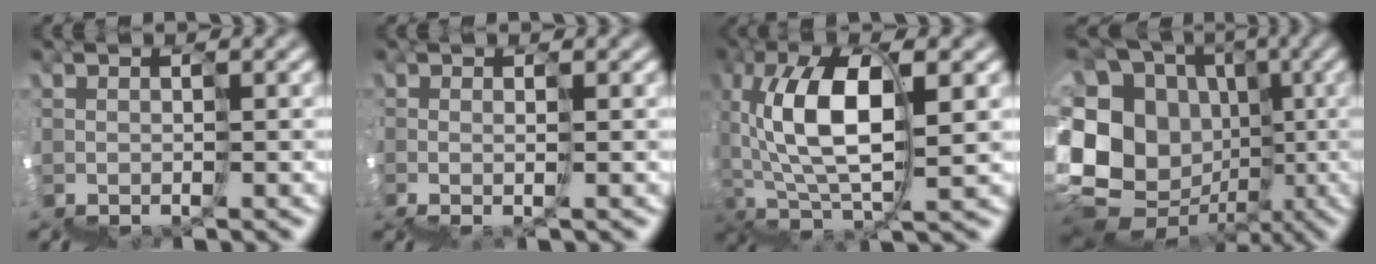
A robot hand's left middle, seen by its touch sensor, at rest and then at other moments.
{"total": 2.1, "force": [0.0, 0.7, 2.0], "torque": [0.002, 0.005, -0.001]}
{"total": 5.5, "force": [1.5, 1.7, 5.0], "torque": [-0.095, 0.030, 0.015]}
{"total": 14.2, "force": [-1.1, 13.7, 3.5], "torque": [-0.117, 0.047, -0.047]}